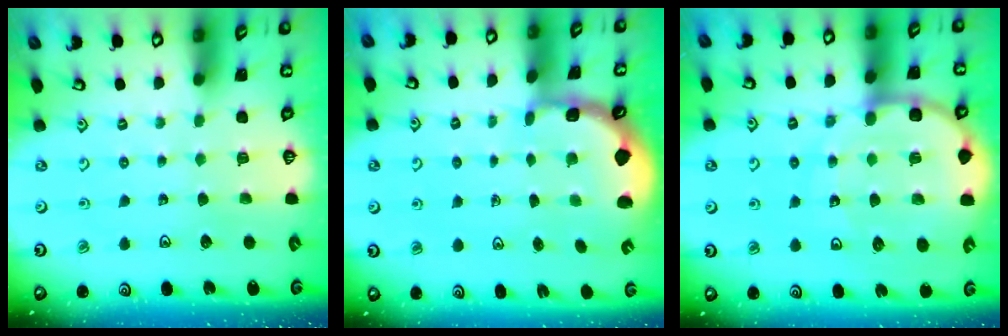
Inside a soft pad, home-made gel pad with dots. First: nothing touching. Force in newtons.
{"total": 1.7, "press": 1.6, "slide": 0.5}
{"total": 13.7, "press": 13.4, "slide": 3.0}